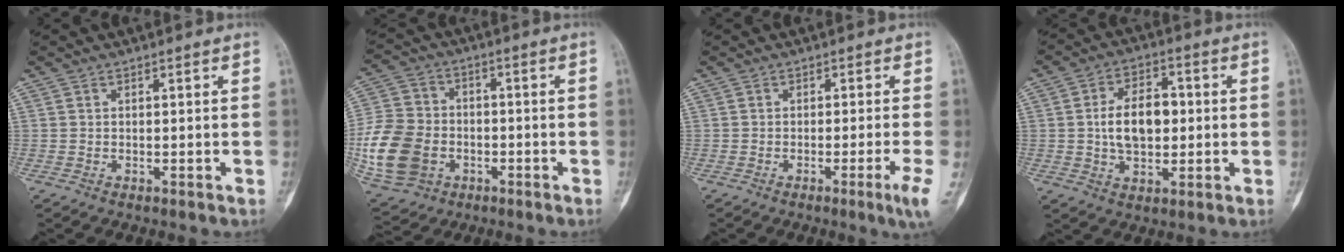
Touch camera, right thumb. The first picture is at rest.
{"total": 16.7, "force": [-4.1, 13.0, 9.7], "torque": [-0.196, 0.012, -0.068]}
{"total": 4.1, "force": [-1.6, -0.7, 3.7], "torque": [-0.063, -0.009, -0.027]}
{"total": 10.4, "force": [0.4, 6.5, 8.1], "torque": [-0.118, 0.013, 0.006]}